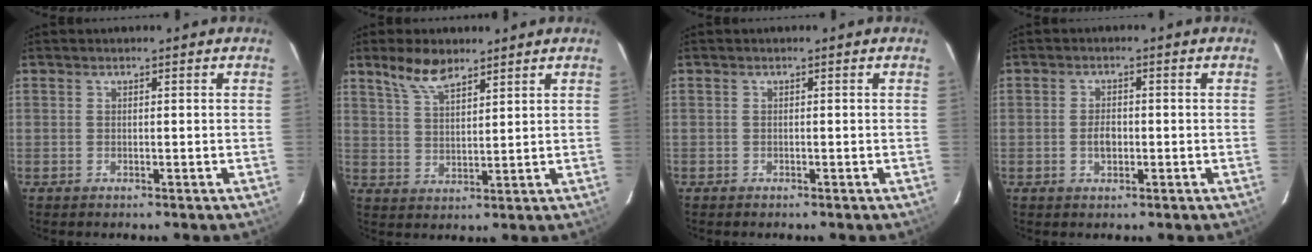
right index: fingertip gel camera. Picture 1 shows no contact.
{"total": 6.4, "force": [4.9, 2.3, 3.4], "torque": [-0.063, 0.007, 0.099]}
{"total": 0.5, "force": [-0.4, 0.3, -0.1], "torque": [0.000, 0.002, -0.010]}
{"total": 2.7, "force": [-0.6, 1.7, 2.0], "torque": [-0.038, 0.005, -0.010]}